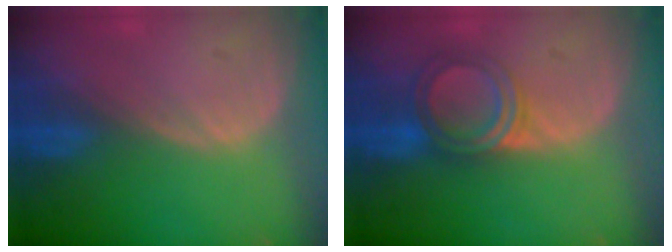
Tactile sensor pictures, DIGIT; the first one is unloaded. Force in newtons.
{"total": 5.3, "press": 5.2, "slide": 0.4}